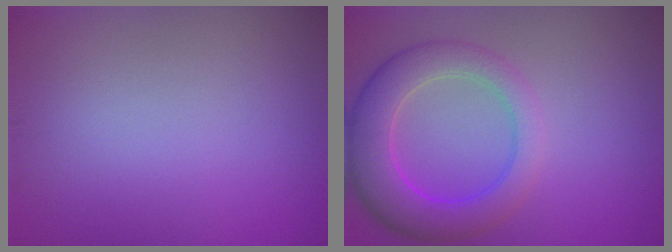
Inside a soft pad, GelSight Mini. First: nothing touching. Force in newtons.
{"total": 6.2, "press": 6.2, "slide": 0.3}